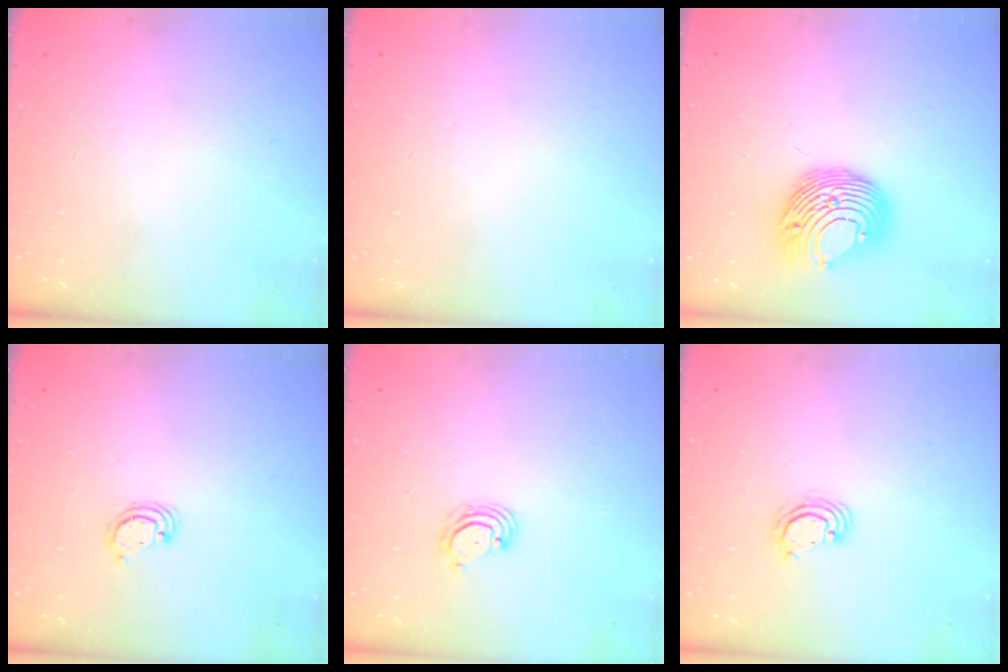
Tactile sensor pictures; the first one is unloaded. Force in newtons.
{"total": 0.0}
{"total": 14.2, "press": 14.2, "slide": 0.0}
{"total": 2.6, "press": 2.6, "slide": 0.2}
{"total": 2.8, "press": 2.8, "slide": 0.2}
{"total": 2.8, "press": 2.8, "slide": 0.2}